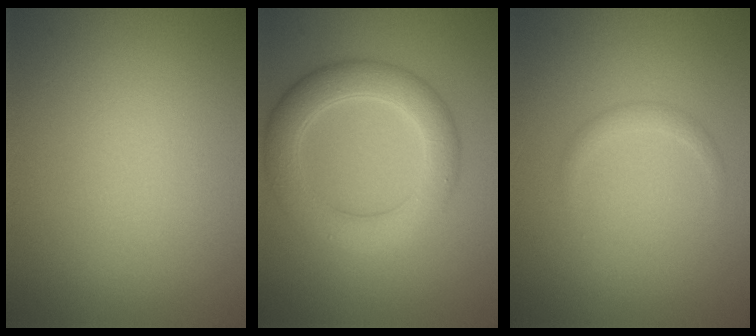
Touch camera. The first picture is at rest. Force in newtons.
{"total": 5.4, "press": 5.4, "slide": 0.2}
{"total": 0.5, "press": 0.5, "slide": 0.1}